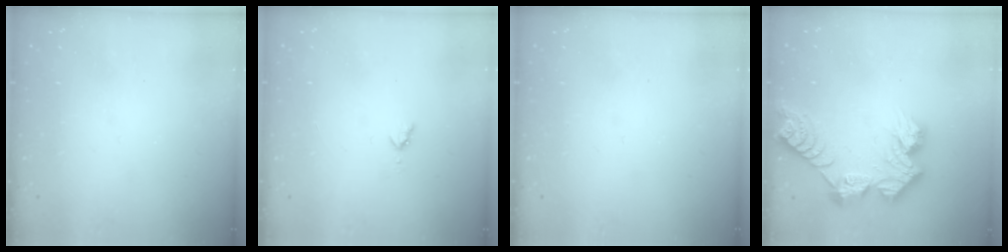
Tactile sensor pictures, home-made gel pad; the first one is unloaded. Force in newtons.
{"total": 3.8, "press": 3.7, "slide": 0.6}
{"total": 0.0}
{"total": 12.9, "press": 12.8, "slide": 1.1}